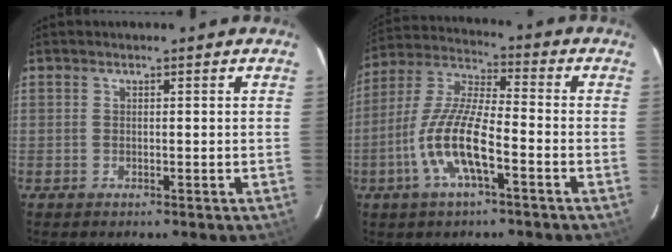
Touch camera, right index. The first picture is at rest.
{"total": 12.7, "force": [-5.0, 3.1, 11.2], "torque": [-0.239, -0.002, -0.099]}